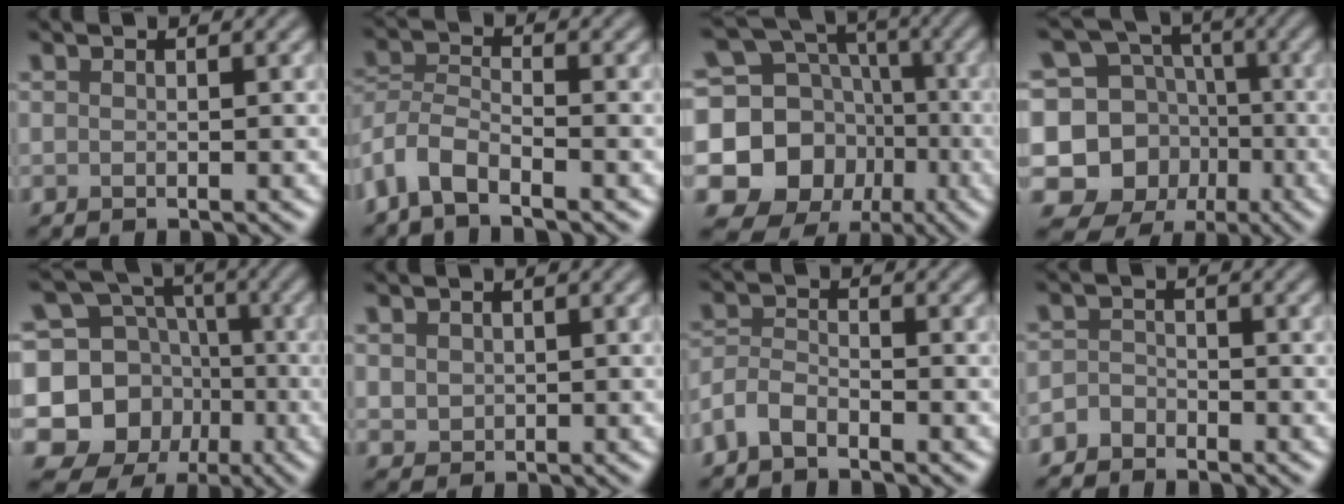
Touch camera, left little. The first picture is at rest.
{"total": 4.2, "force": [-3.1, 1.4, 2.4], "torque": [-0.046, -0.001, -0.071]}
{"total": 14.3, "force": [-2.7, 13.0, 5.2], "torque": [-0.116, -0.004, -0.057]}
{"total": 10.3, "force": [-1.8, 9.5, 3.3], "torque": [-0.067, -0.010, -0.045]}
{"total": 11.1, "force": [-2.3, 10.1, 3.8], "torque": [-0.077, -0.012, -0.054]}
{"total": 1.3, "force": [0.4, 1.2, 0.4], "torque": [-0.008, -0.003, 0.007]}
{"total": 2.6, "force": [-2.0, 1.1, 1.3], "torque": [-0.029, 0.005, -0.051]}
{"total": 1.8, "force": [-1.6, 0.9, 0.1], "torque": [-0.004, 0.003, -0.040]}